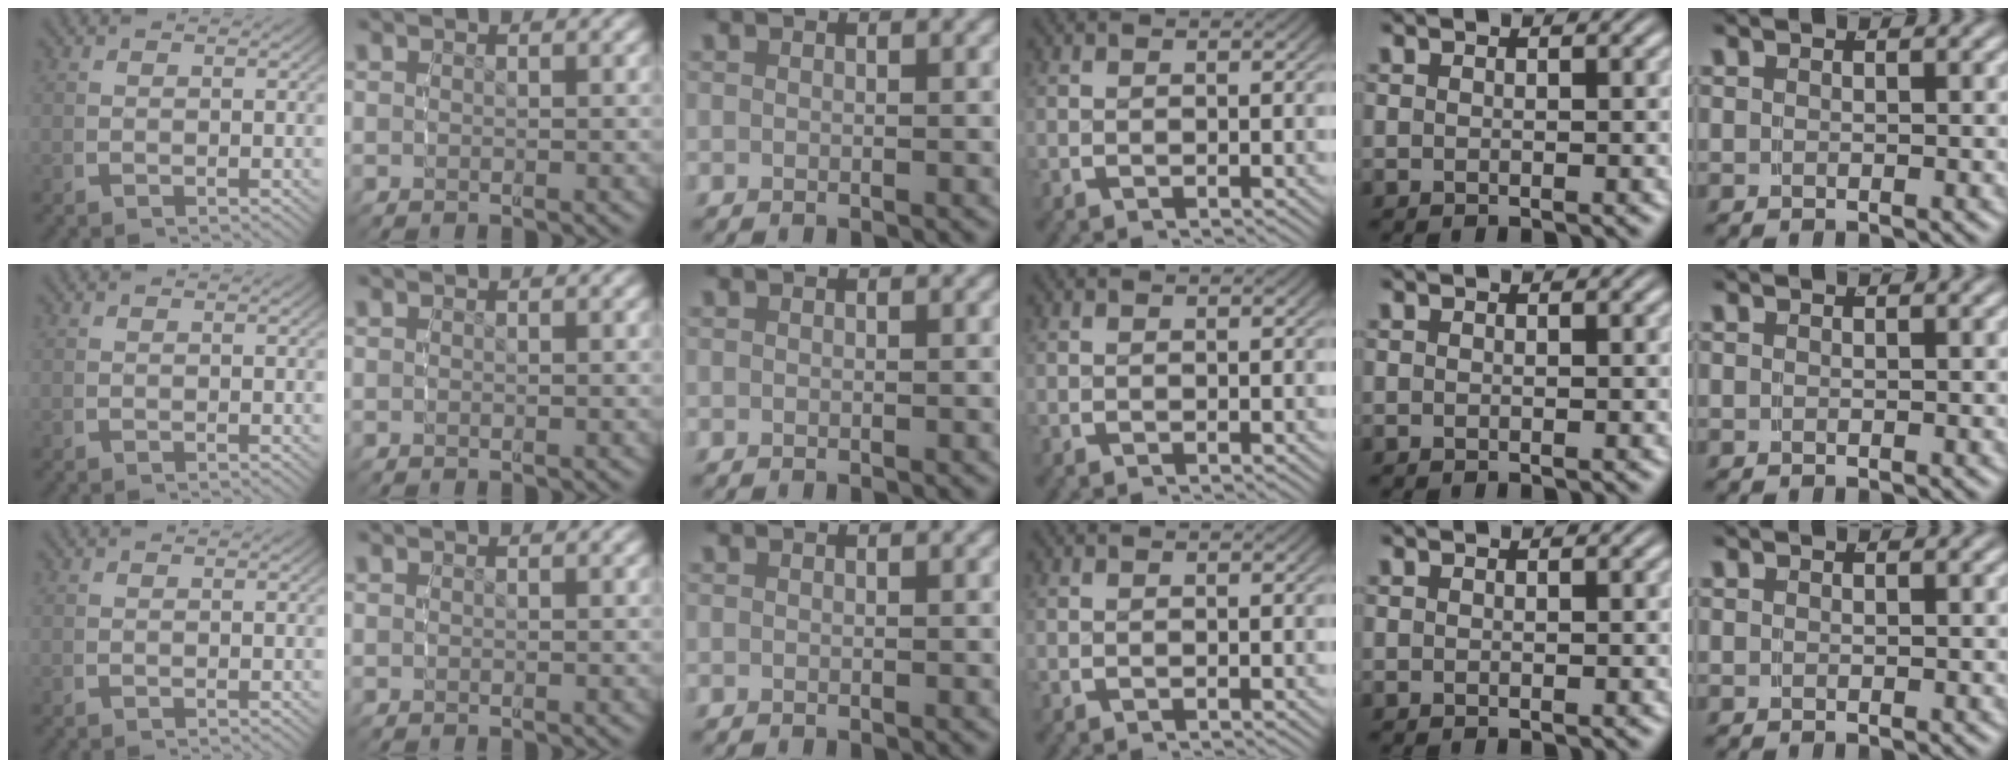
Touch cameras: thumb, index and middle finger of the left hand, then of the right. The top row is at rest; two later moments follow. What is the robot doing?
{"motion": "reach", "object": "shirt"}